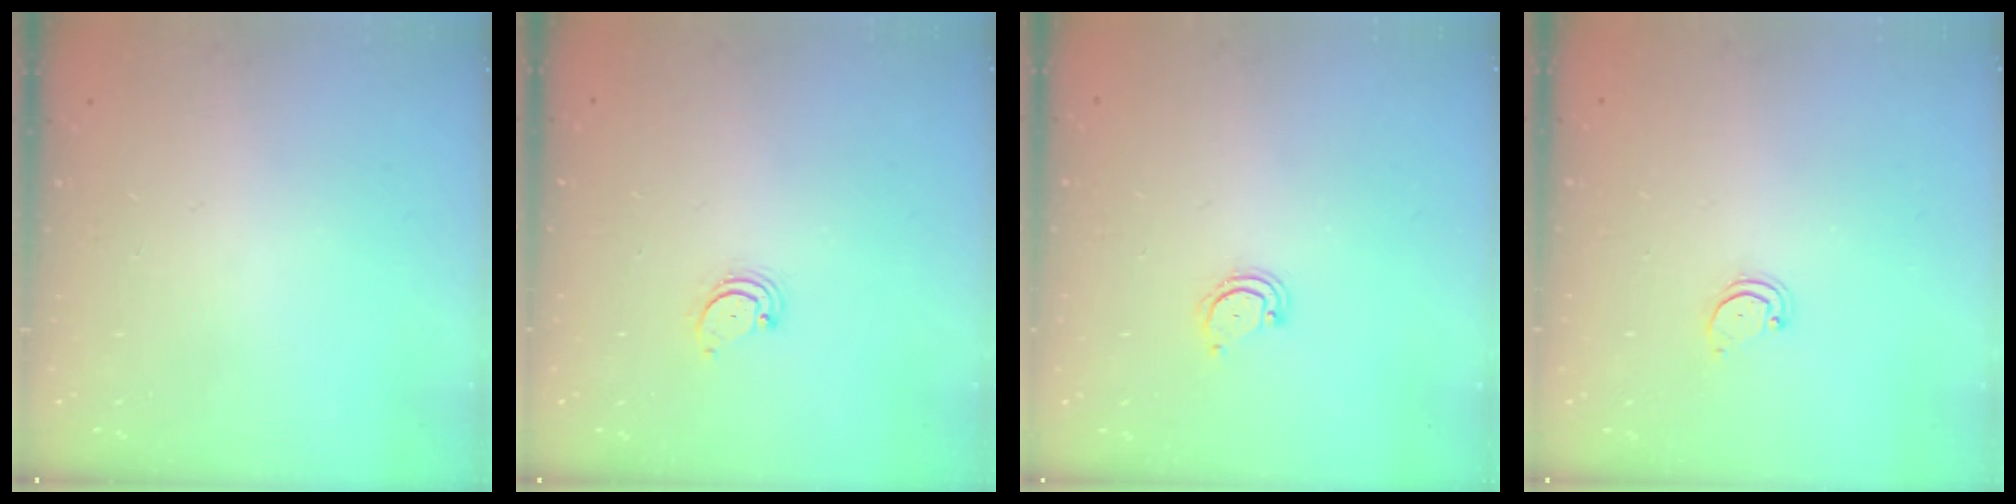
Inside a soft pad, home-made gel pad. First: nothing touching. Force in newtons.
{"total": 2.6, "press": 2.5, "slide": 0.3}
{"total": 2.5, "press": 2.5, "slide": 0.2}
{"total": 2.2, "press": 2.2, "slide": 0.2}